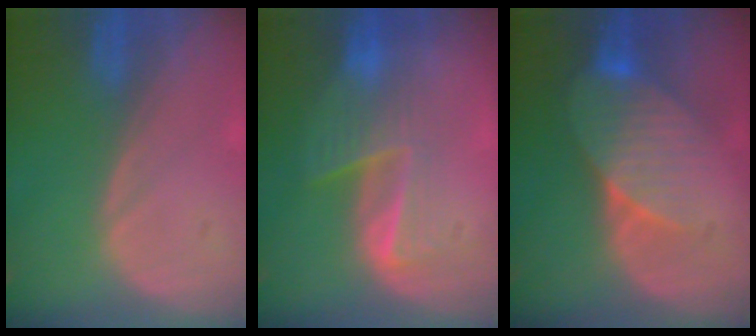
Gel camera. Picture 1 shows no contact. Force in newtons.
{"total": 6.7, "press": 5.5, "slide": 3.7}
{"total": 8.2, "press": 7.3, "slide": 3.6}